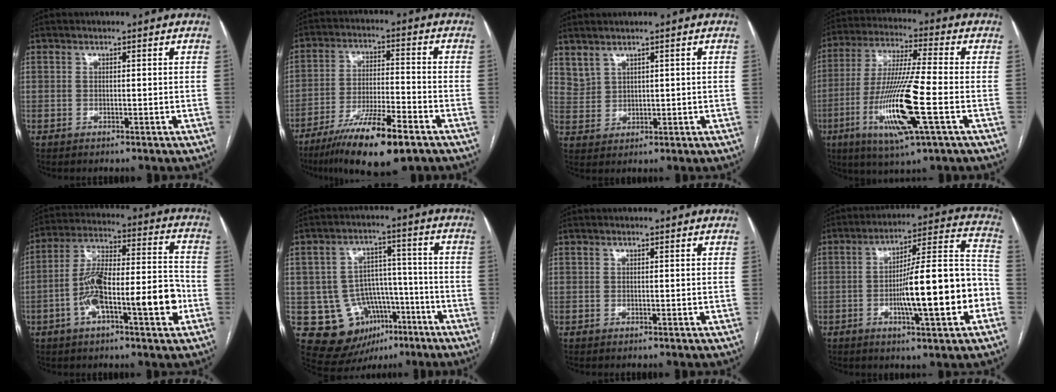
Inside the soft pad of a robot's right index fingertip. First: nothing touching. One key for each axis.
{"total": 14.0, "fx": -9.0, "fy": 1.9, "fz": 10.5, "tx": -0.191, "ty": -0.029, "tz": -0.156}
{"total": 3.4, "fx": 2.8, "fy": 1.7, "fz": 0.9, "tx": -0.023, "ty": 0.006, "tz": 0.070}
{"total": 16.2, "fx": -4.7, "fy": 0.5, "fz": 15.5, "tx": -0.316, "ty": -0.021, "tz": -0.088}
{"total": 15.5, "fx": -4.7, "fy": 3.7, "fz": 14.3, "tx": -0.245, "ty": 0.028, "tz": -0.076}
{"total": 13.2, "fx": -5.3, "fy": 10.8, "fz": 5.5, "tx": -0.085, "ty": 0.038, "tz": -0.064}
{"total": 0.0}
{"total": 17.3, "fx": -4.5, "fy": 2.1, "fz": 16.6, "tx": -0.253, "ty": 0.019, "tz": -0.064}